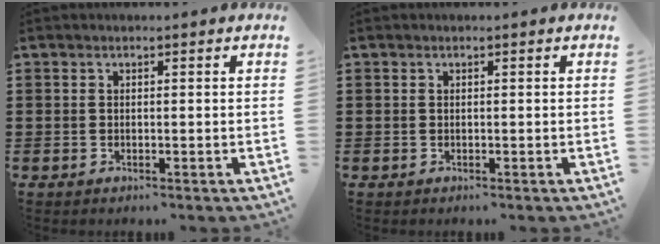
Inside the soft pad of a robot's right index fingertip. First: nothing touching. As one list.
[{"total": 0.0}]